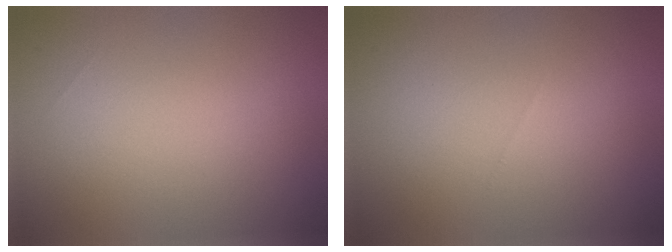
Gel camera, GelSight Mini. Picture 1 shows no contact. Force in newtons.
{"total": 0.0}